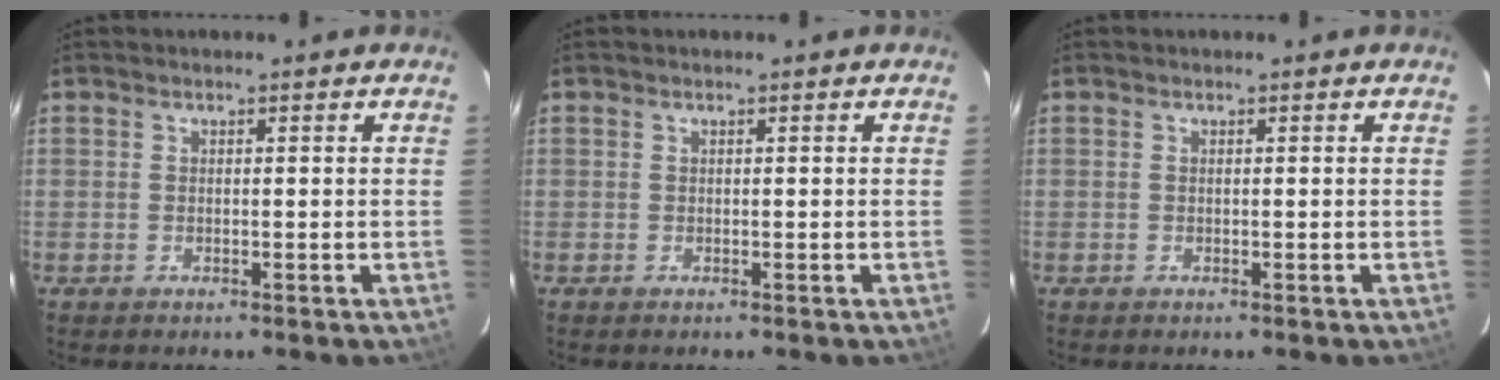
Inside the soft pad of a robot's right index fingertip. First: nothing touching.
{"total": 0.0}
{"total": 0.0}